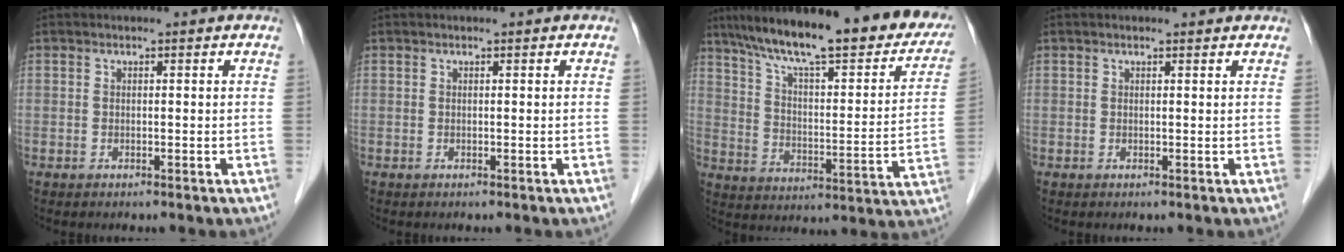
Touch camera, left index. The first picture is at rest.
{"total": 0.0}
{"total": 28.0, "force": [22.0, 5.7, 16.4], "torque": [-0.249, -0.004, 0.300]}
{"total": 1.3, "force": [1.2, 0.2, 0.4], "torque": [-0.014, 0.010, 0.015]}